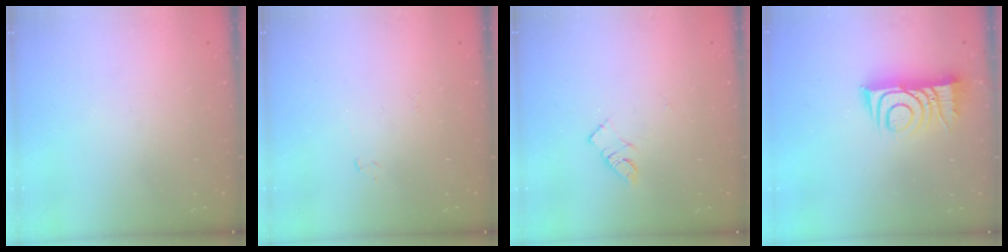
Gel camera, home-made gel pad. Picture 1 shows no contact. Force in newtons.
{"total": 4.1, "press": 4.1, "slide": 0.4}
{"total": 5.5, "press": 5.4, "slide": 0.5}
{"total": 9.6, "press": 9.6, "slide": 0.7}